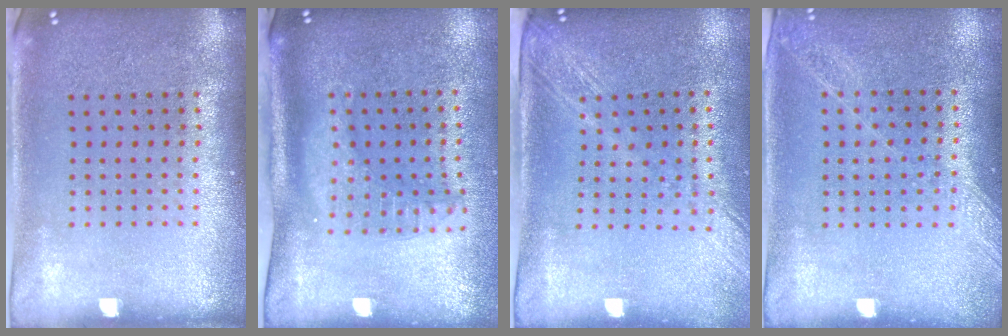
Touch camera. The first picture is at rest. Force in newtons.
{"total": 2.0, "press": 1.5, "slide": 1.3}
{"total": 2.0, "press": 1.6, "slide": 1.2}
{"total": 1.2, "press": 1.2, "slide": 0.2}